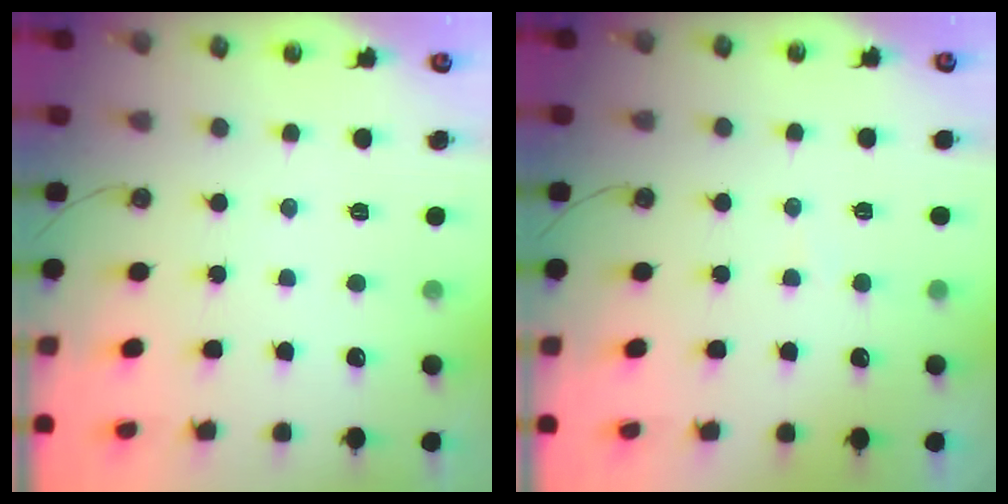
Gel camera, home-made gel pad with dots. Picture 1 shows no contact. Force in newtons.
{"total": 5.8, "press": 5.7, "slide": 0.6}